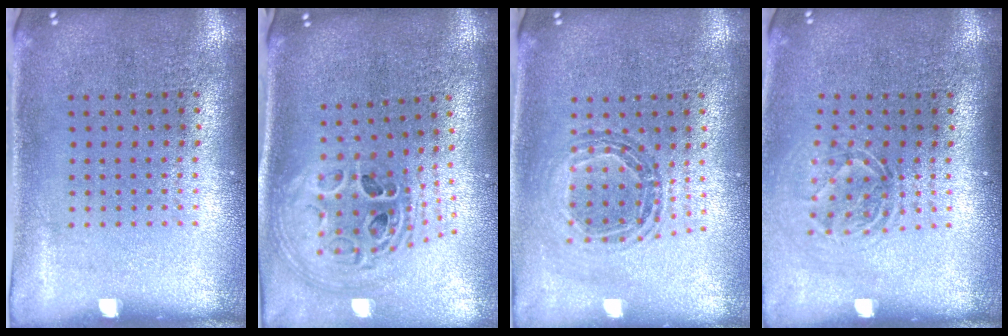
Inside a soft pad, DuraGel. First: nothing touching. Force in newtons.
{"total": 1.8, "press": 1.5, "slide": 1.0}
{"total": 0.9, "press": 0.9, "slide": 0.2}
{"total": 1.7, "press": 1.2, "slide": 1.1}